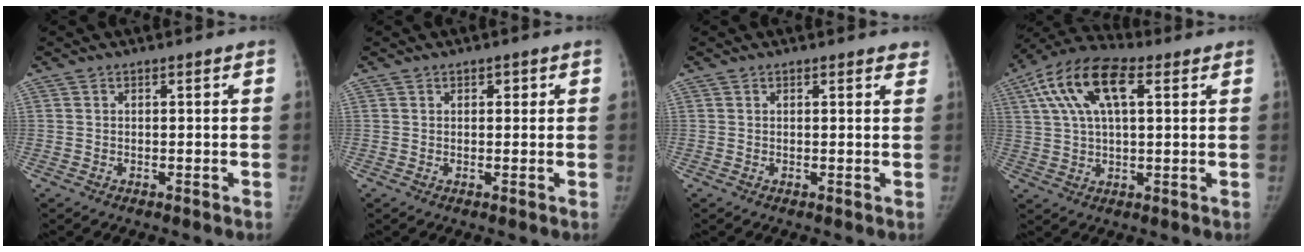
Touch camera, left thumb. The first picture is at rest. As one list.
[{"total": 1.3, "force": [0.6, 0.9, 0.7], "torque": [0.002, 0.000, 0.005]}, {"total": 1.7, "force": [1.5, 0.6, 0.7], "torque": [0.004, -0.004, 0.010]}, {"total": 14.9, "force": [5.5, 6.9, 12.0], "torque": [-0.227, 0.025, 0.093]}]